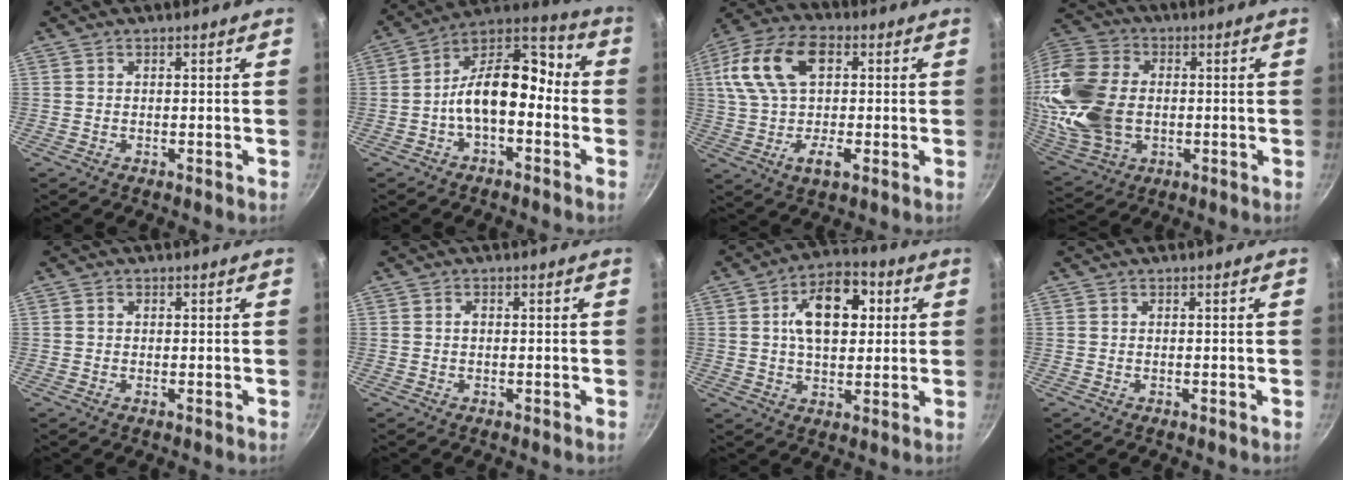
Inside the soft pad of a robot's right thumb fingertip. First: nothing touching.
{"total": 14.3, "force": [-2.9, 8.3, 11.3], "torque": [-0.161, 0.063, -0.065]}
{"total": 16.6, "force": [2.8, 10.3, 12.7], "torque": [-0.225, 0.020, 0.032]}
{"total": 21.4, "force": [-0.3, 15.5, 14.8], "torque": [-0.305, 0.011, 0.002]}
{"total": 0.7, "force": [0.1, 0.6, 0.4], "torque": [-0.006, 0.003, -0.001]}
{"total": 1.1, "force": [0.2, 0.7, 0.8], "torque": [-0.013, 0.003, 0.002]}
{"total": 13.8, "force": [3.1, 8.5, 10.3], "torque": [-0.127, 0.007, 0.039]}
{"total": 0.0}